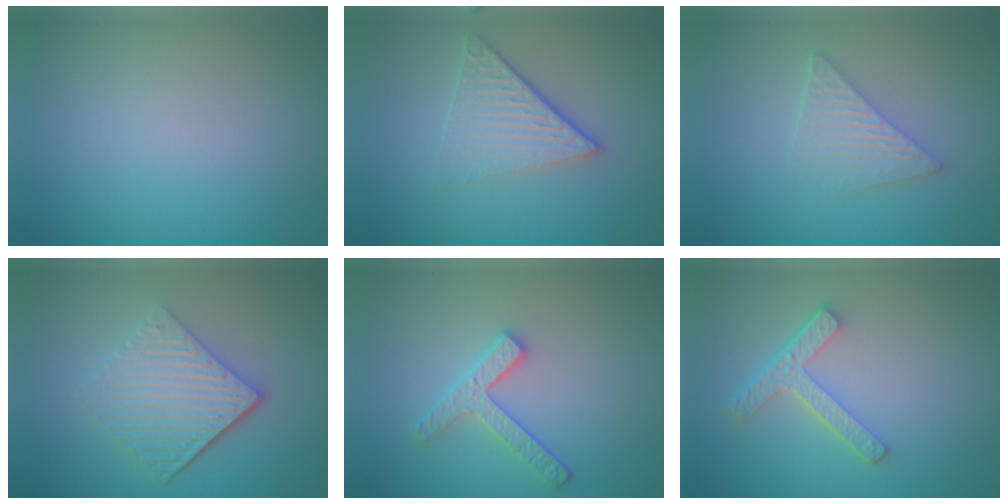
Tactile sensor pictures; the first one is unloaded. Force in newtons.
{"total": 4.7, "press": 2.9, "slide": 3.7}
{"total": 2.6, "press": 2.6, "slide": 0.3}
{"total": 5.6, "press": 3.9, "slide": 3.9}
{"total": 2.6, "press": 2.5, "slide": 0.4}
{"total": 3.9, "press": 3.0, "slide": 2.5}